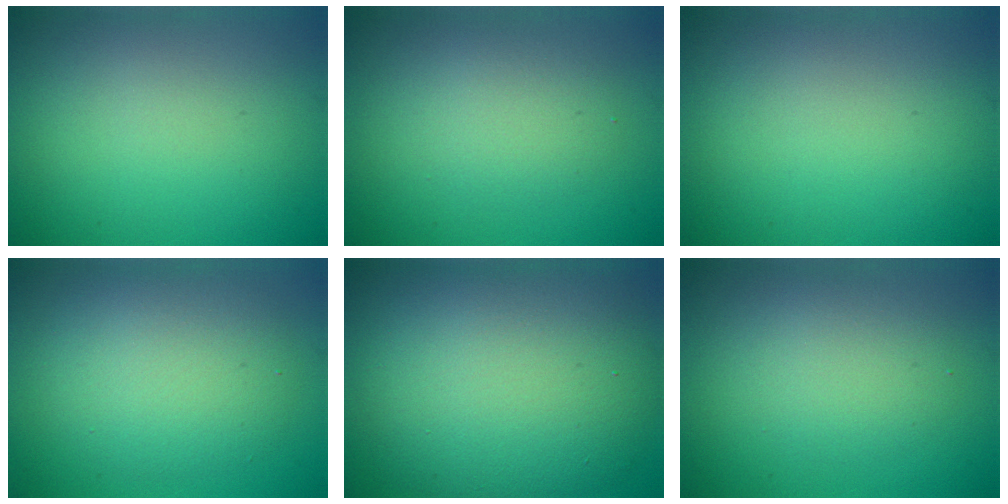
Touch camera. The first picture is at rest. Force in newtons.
{"total": 2.4, "press": 2.4, "slide": 0.2}
{"total": 0.0}
{"total": 4.9, "press": 4.9, "slide": 0.3}
{"total": 12.6, "press": 12.6, "slide": 0.9}
{"total": 2.9, "press": 2.8, "slide": 0.3}